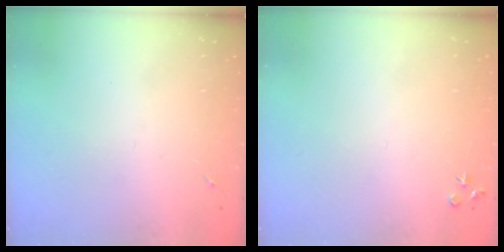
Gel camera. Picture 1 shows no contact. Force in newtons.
{"total": 3.5, "press": 3.5, "slide": 0.4}